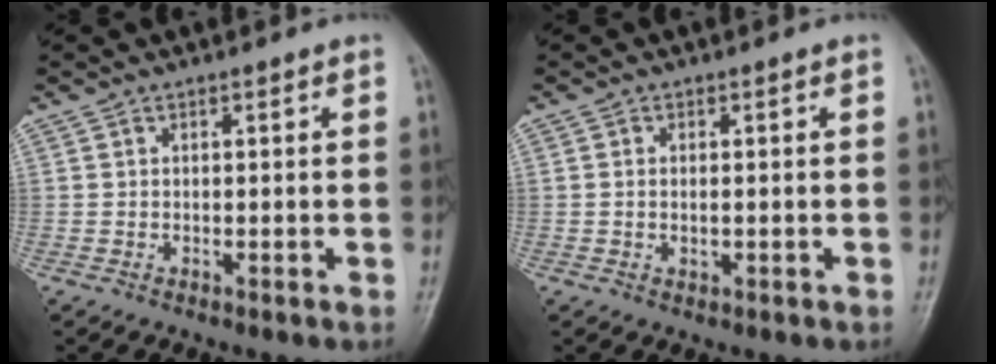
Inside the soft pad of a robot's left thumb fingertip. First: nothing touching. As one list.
[{"total": 1.6, "force": [-0.2, 0.8, 1.4], "torque": [-0.029, 0.004, -0.002]}]